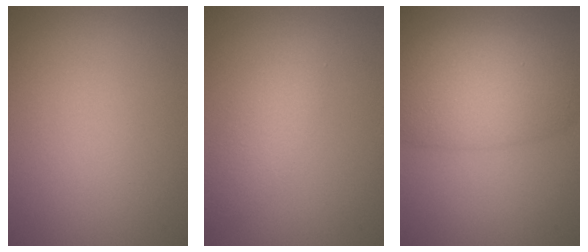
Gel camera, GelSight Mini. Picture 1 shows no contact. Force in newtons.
{"total": 2.8, "press": 2.8, "slide": 0.0}
{"total": 7.8, "press": 7.8, "slide": 0.2}